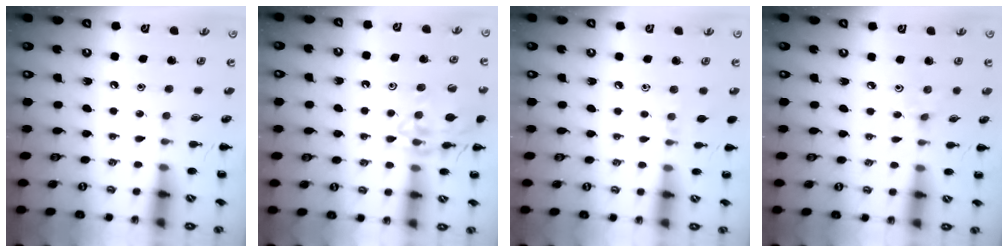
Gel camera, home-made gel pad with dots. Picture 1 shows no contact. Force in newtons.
{"total": 14.7, "press": 14.6, "slide": 1.0}
{"total": 4.9, "press": 4.5, "slide": 1.8}
{"total": 1.7, "press": 1.6, "slide": 0.6}